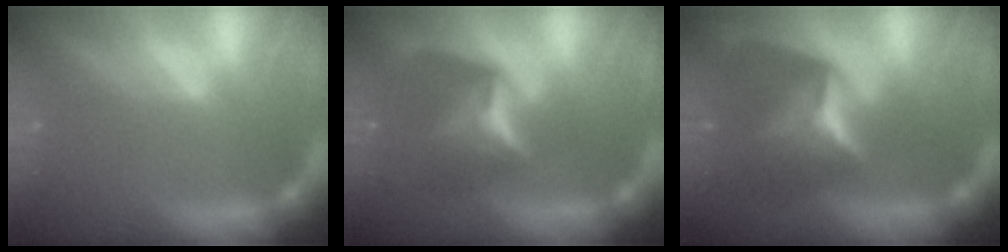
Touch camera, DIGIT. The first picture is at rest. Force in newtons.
{"total": 5.9}
{"total": 7.4}